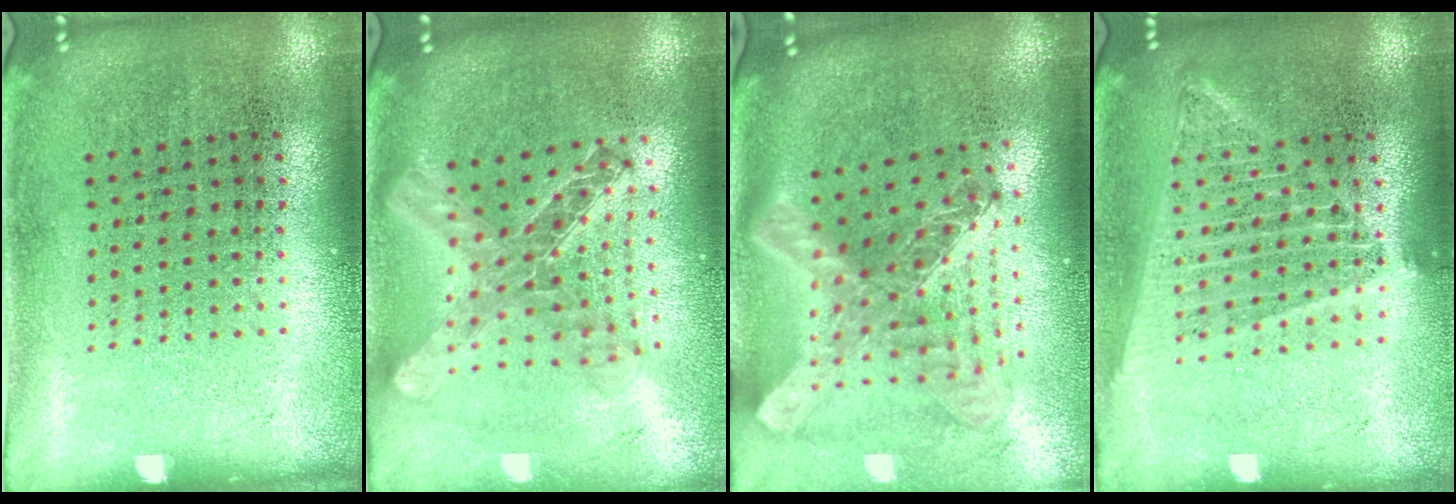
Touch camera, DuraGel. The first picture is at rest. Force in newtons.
{"total": 2.1, "press": 1.7, "slide": 1.3}
{"total": 2.8, "press": 2.0, "slide": 2.0}
{"total": 1.6, "press": 1.5, "slide": 0.7}